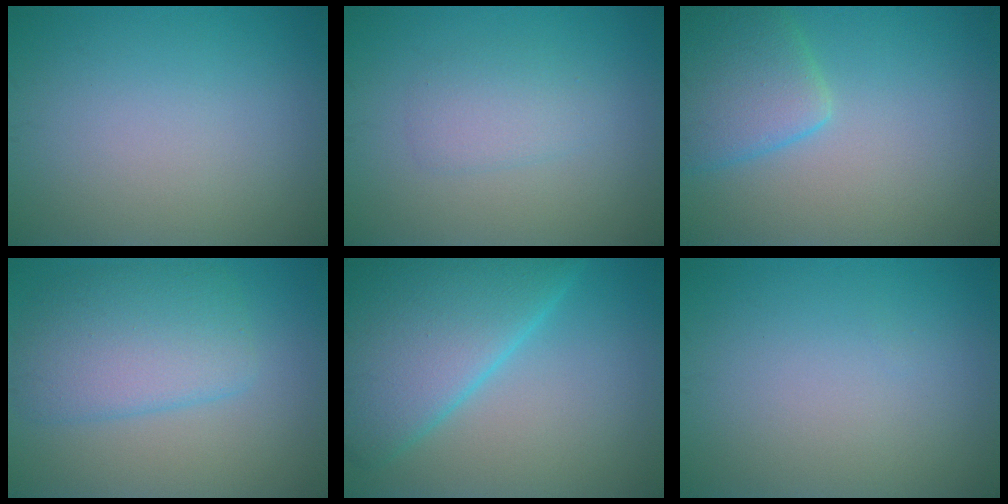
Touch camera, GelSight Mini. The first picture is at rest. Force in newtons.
{"total": 1.9, "press": 1.9, "slide": 0.1}
{"total": 4.6, "press": 4.6, "slide": 0.4}
{"total": 5.6, "press": 5.6, "slide": 0.1}
{"total": 9.9, "press": 9.8, "slide": 0.7}
{"total": 0.0}